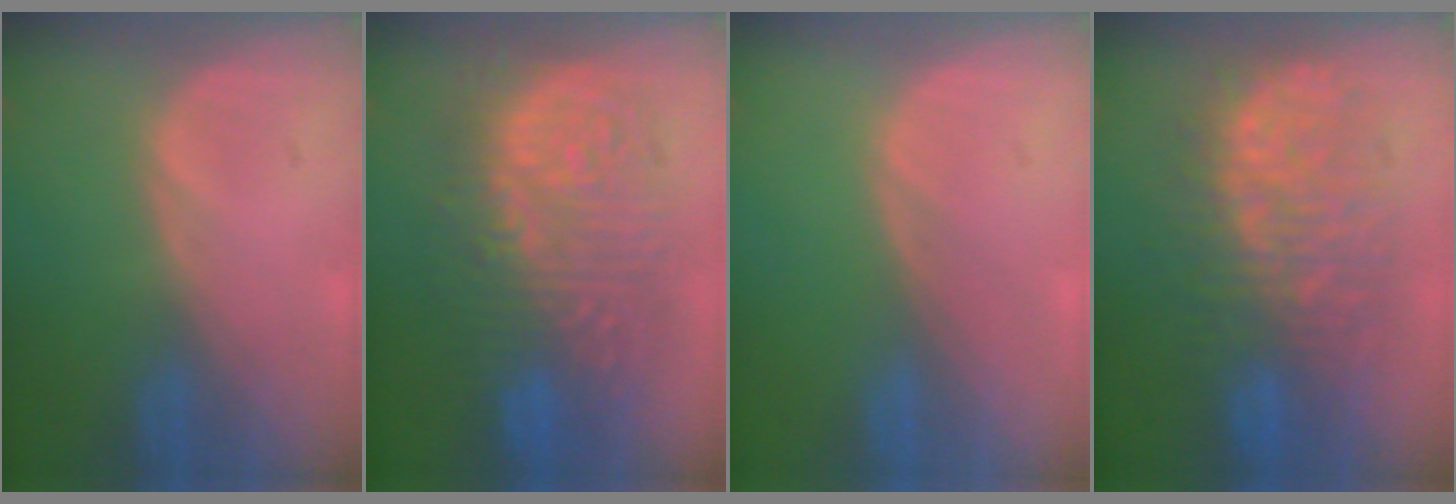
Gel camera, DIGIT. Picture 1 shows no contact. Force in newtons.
{"total": 13.2, "press": 13.2, "slide": 1.4}
{"total": 0.0}
{"total": 11.6, "press": 11.6, "slide": 1.3}